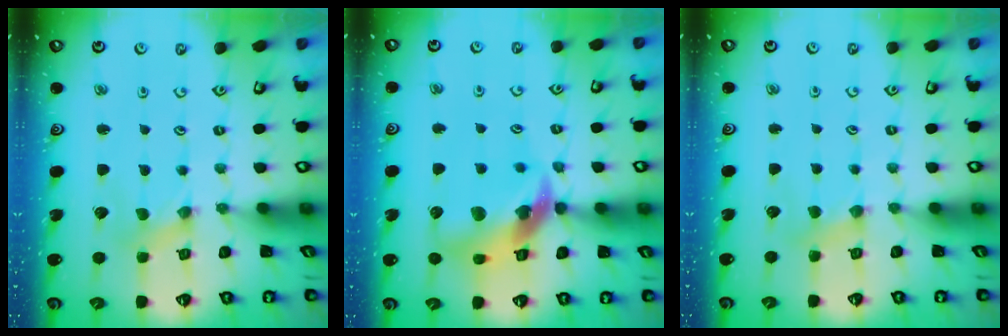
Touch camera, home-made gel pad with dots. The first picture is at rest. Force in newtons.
{"total": 15.3, "press": 15.2, "slide": 2.1}
{"total": 4.4, "press": 4.4, "slide": 0.5}